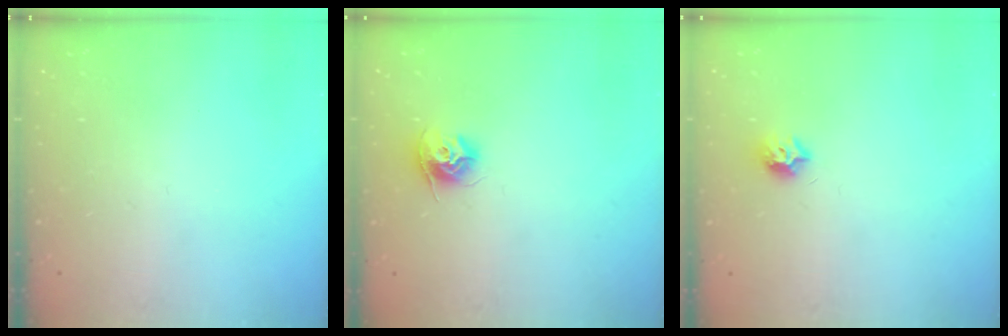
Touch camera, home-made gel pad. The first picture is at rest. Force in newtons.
{"total": 9.7, "press": 9.7, "slide": 0.5}
{"total": 6.9, "press": 6.9, "slide": 0.3}